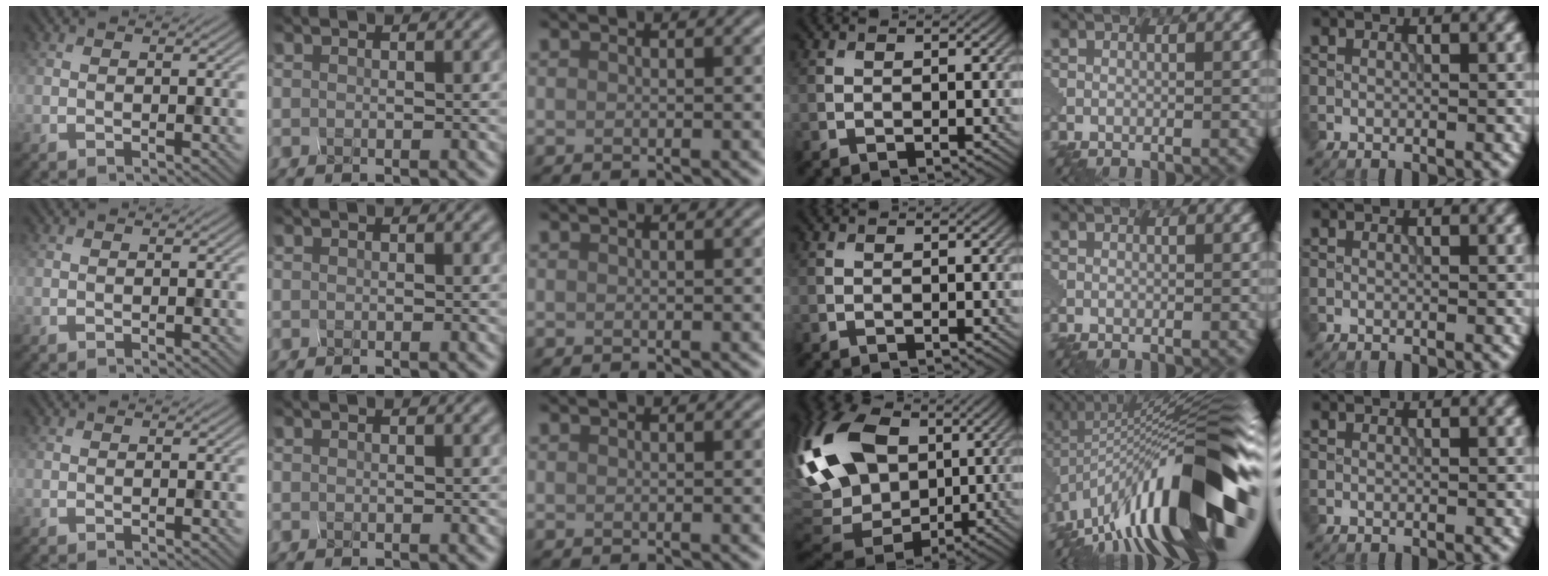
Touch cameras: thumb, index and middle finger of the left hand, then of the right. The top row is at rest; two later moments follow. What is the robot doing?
{"motion": "squeeze", "object": "hand grip exerciser"}